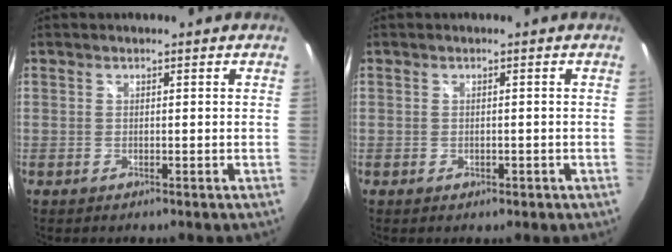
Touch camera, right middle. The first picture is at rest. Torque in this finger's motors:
{"motor_torque": [-0.07, 0.01, -0.07, -0.01]}